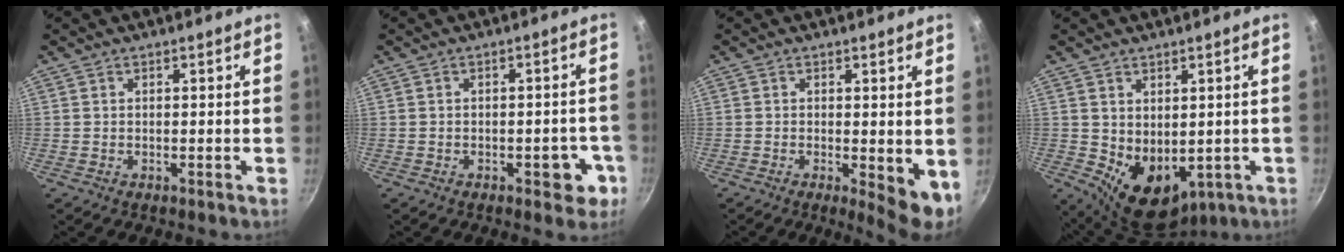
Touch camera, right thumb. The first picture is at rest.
{"total": 5.5, "force": [-2.3, 2.9, 4.1], "torque": [-0.023, 0.020, -0.025]}
{"total": 6.0, "force": [-0.5, 2.0, 5.6], "torque": [-0.072, -0.011, -0.003]}
{"total": 9.5, "force": [0.0, 6.6, 6.8], "torque": [-0.077, -0.022, 0.027]}